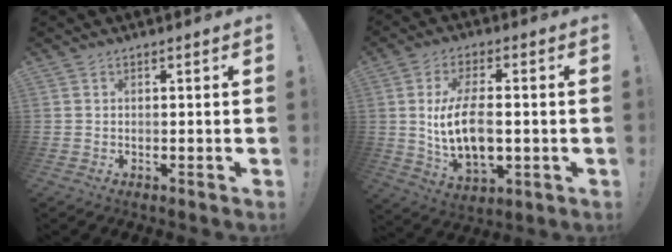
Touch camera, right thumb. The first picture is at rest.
{"total": 13.6, "force": [-0.1, 6.9, 11.7], "torque": [-0.219, -0.010, -0.005]}